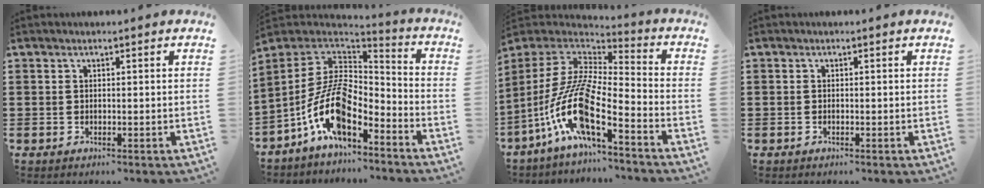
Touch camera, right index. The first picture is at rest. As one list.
[{"total": 13.1, "force": [-6.7, 5.6, 9.8], "torque": [-0.228, -0.001, -0.139]}, {"total": 13.4, "force": [-6.9, 2.7, 11.1], "torque": [-0.258, -0.020, -0.146]}, {"total": 0.0}]